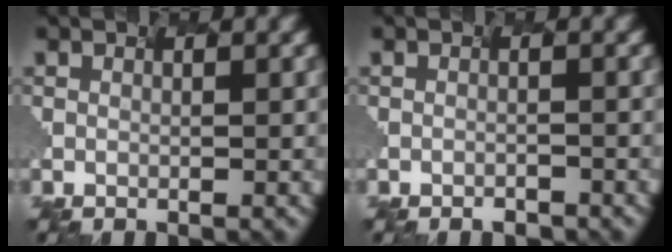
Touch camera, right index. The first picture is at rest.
{"total": 1.4, "force": [-1.4, -0.2, 0.1], "torque": [-0.004, -0.005, 0.005]}